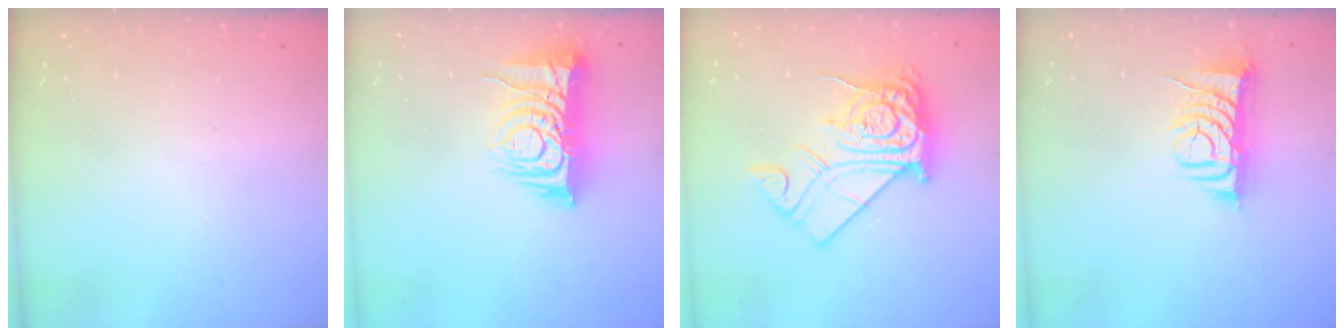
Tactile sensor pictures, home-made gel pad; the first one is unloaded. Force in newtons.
{"total": 12.2, "press": 12.1, "slide": 1.3}
{"total": 15.7, "press": 15.6, "slide": 1.6}
{"total": 8.2, "press": 8.1, "slide": 1.2}